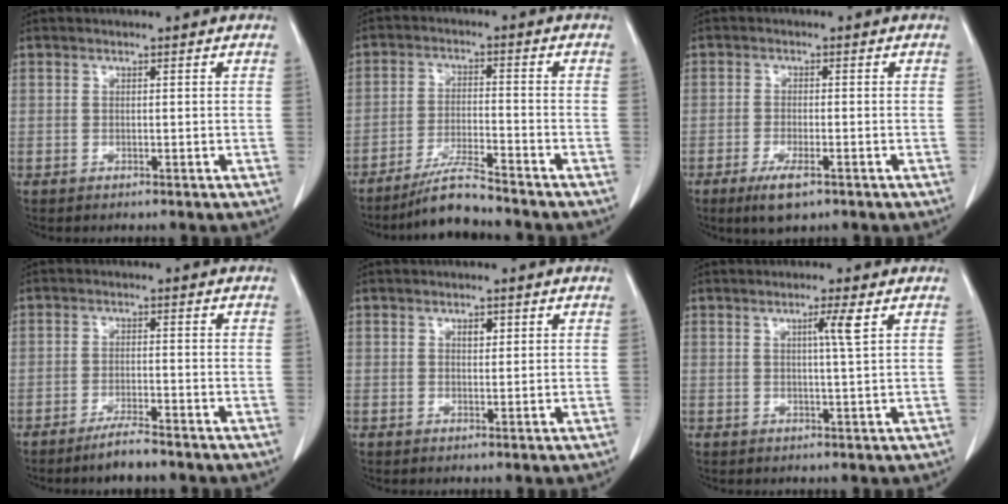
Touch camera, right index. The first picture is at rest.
{"total": 6.6, "force": [-6.0, -0.5, 2.8], "torque": [-0.057, -0.022, -0.109]}
{"total": 4.6, "force": [-2.7, 1.1, 3.5], "torque": [-0.071, -0.009, -0.040]}
{"total": 4.0, "force": [-3.3, 0.2, 2.2], "torque": [-0.043, -0.006, -0.058]}
{"total": 1.4, "force": [0.6, 0.8, 1.0], "torque": [-0.013, -0.002, 0.009]}
{"total": 3.0, "force": [1.1, -0.7, 2.7], "torque": [-0.048, -0.005, 0.020]}